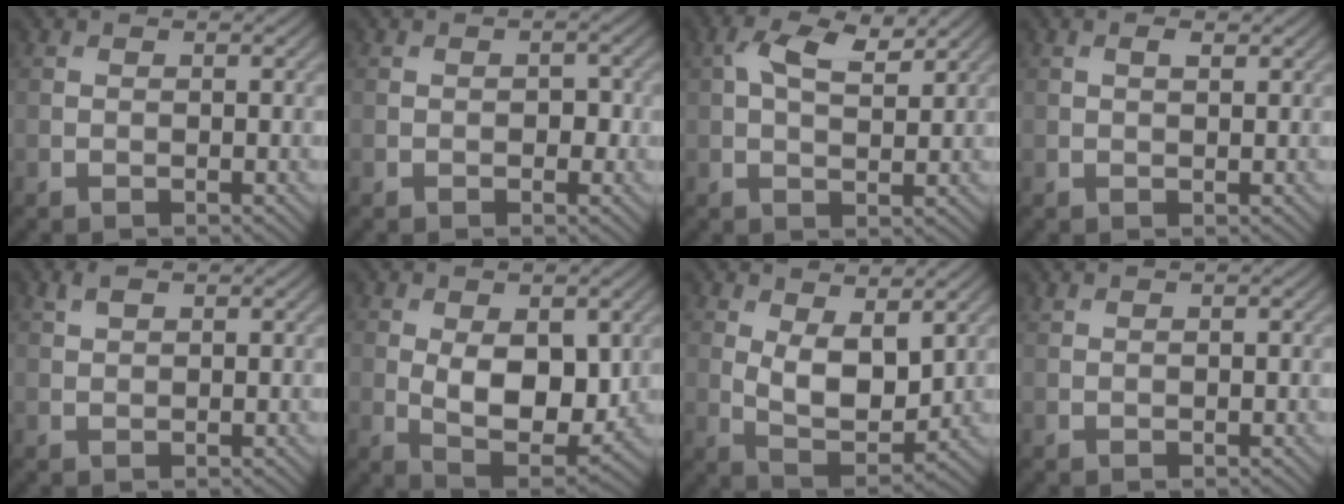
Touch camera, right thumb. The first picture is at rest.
{"total": 1.8, "force": [-0.3, 1.2, 1.3], "torque": [-0.017, -0.004, -0.004]}
{"total": 5.5, "force": [2.5, 2.4, 4.3], "torque": [-0.091, 0.005, 0.043]}
{"total": 1.3, "force": [0.6, 0.5, 1.0], "torque": [-0.022, 0.001, 0.010]}
{"total": 1.7, "force": [1.1, 0.7, 1.1], "torque": [-0.030, 0.005, 0.023]}
{"total": 8.1, "force": [0.6, 4.3, 6.8], "torque": [-0.130, -0.018, 0.022]}
{"total": 6.9, "force": [2.3, 3.4, 5.6], "torque": [-0.118, -0.011, 0.043]}
{"total": 0.6, "force": [0.6, 0.0, 0.2], "torque": [-0.007, 0.004, 0.012]}